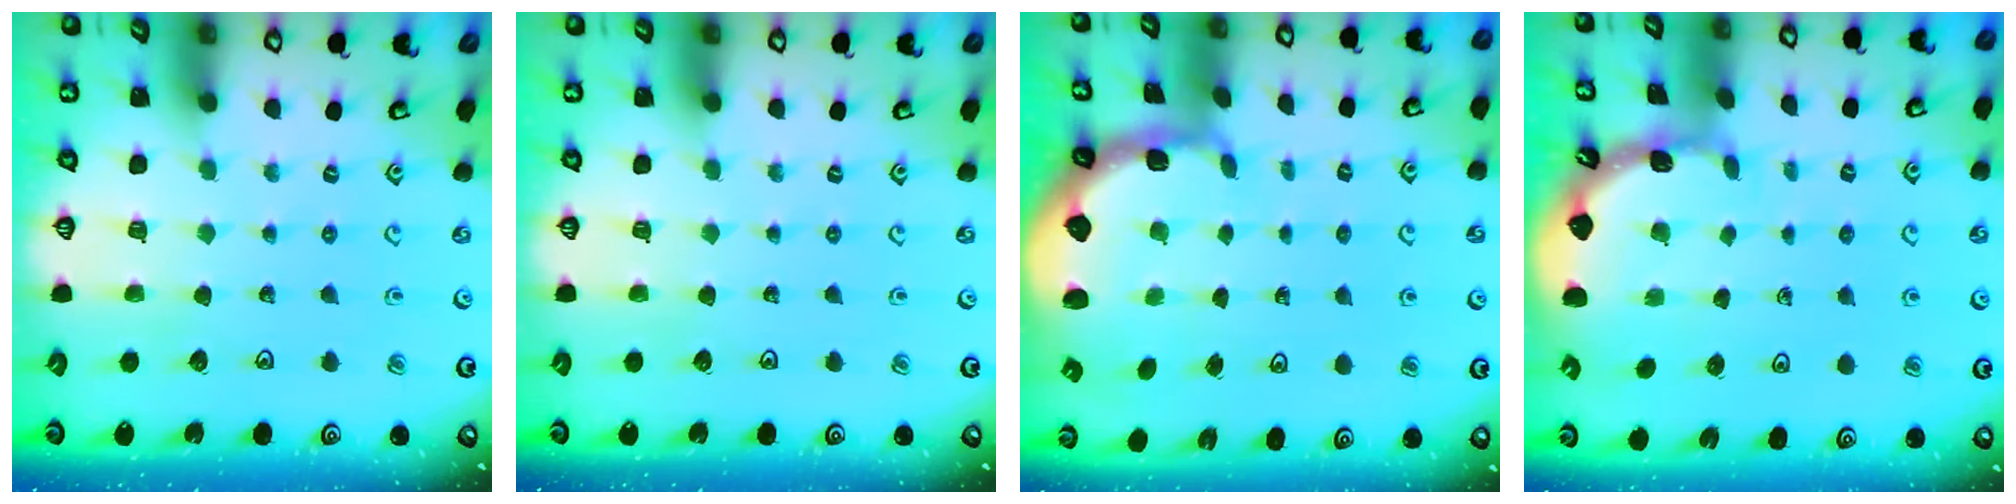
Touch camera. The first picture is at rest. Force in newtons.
{"total": 0.0}
{"total": 2.3, "press": 1.5, "slide": 1.8}
{"total": 1.7, "press": 1.7, "slide": 0.1}